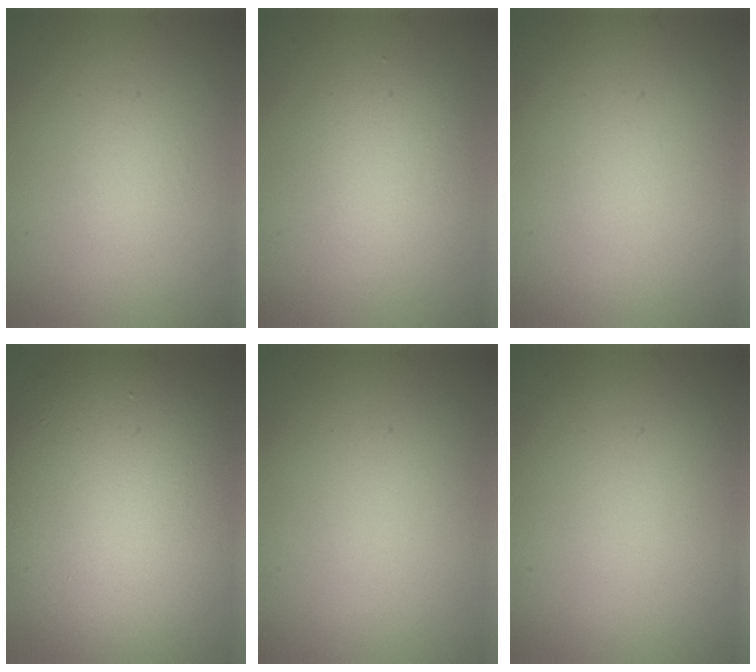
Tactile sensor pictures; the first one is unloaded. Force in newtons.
{"total": 2.8, "press": 2.8, "slide": 0.2}
{"total": 0.0}
{"total": 13.7, "press": 13.7, "slide": 0.7}
{"total": 0.0}
{"total": 0.0}